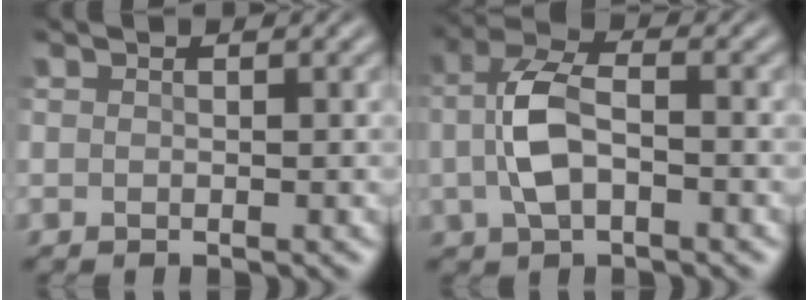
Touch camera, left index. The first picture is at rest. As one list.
[{"total": 5.3, "force": [-0.6, 2.9, 4.4], "torque": [-0.097, 0.004, -0.014]}]